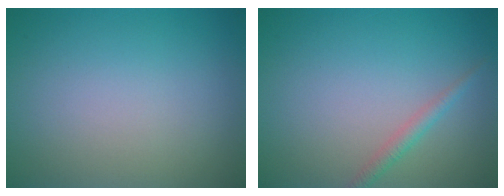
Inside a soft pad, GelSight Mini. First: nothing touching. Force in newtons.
{"total": 1.4, "press": 1.4, "slide": 0.1}